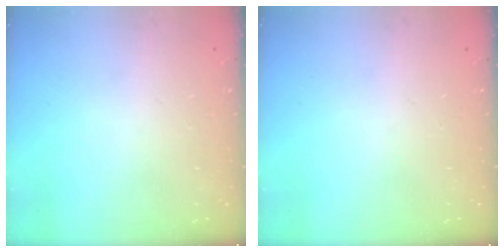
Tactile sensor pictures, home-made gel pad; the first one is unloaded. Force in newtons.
{"total": 0.0}